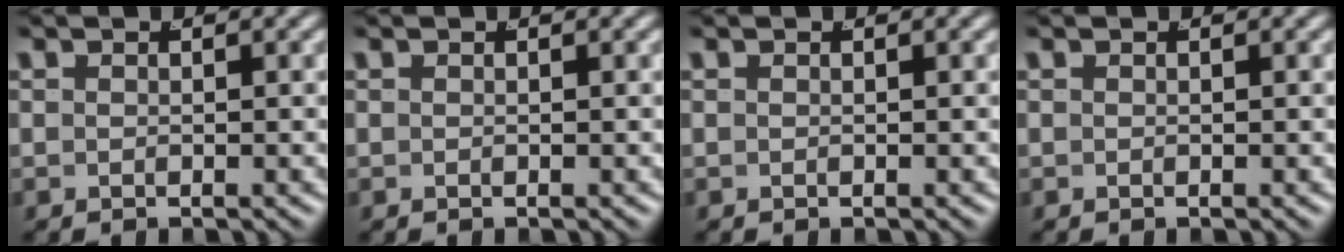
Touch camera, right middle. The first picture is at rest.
{"total": 0.0}
{"total": 0.0}
{"total": 0.0}